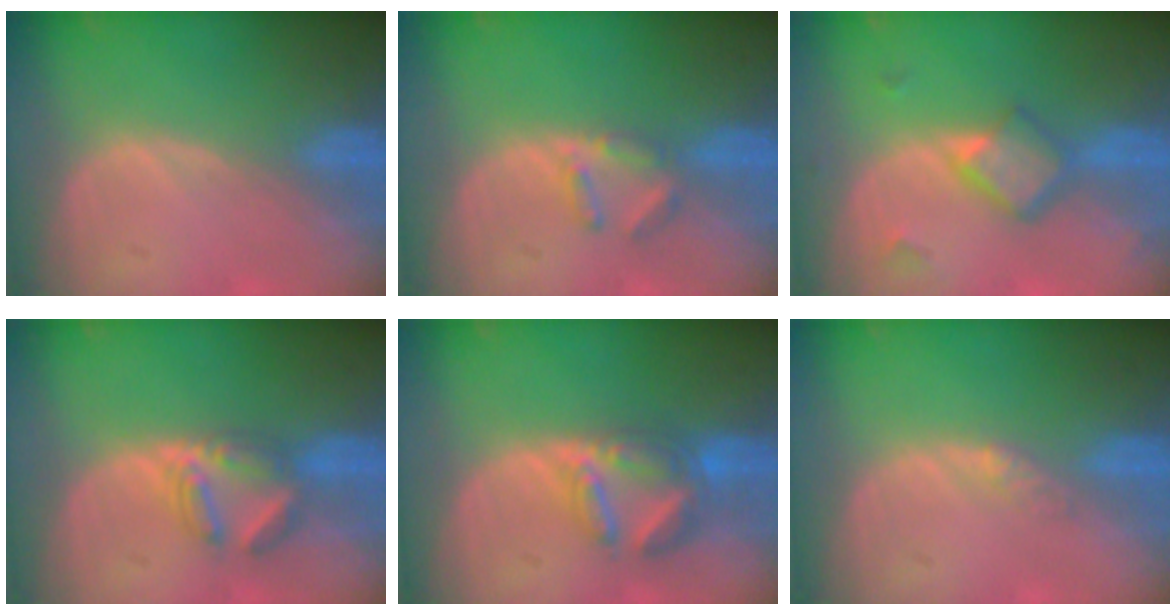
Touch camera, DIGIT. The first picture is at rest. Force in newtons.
{"total": 3.0, "press": 3.0, "slide": 0.4}
{"total": 5.8, "press": 5.0, "slide": 3.0}
{"total": 5.1, "press": 5.0, "slide": 1.1}
{"total": 7.2, "press": 6.3, "slide": 3.5}
{"total": 1.8, "press": 1.6, "slide": 1.0}